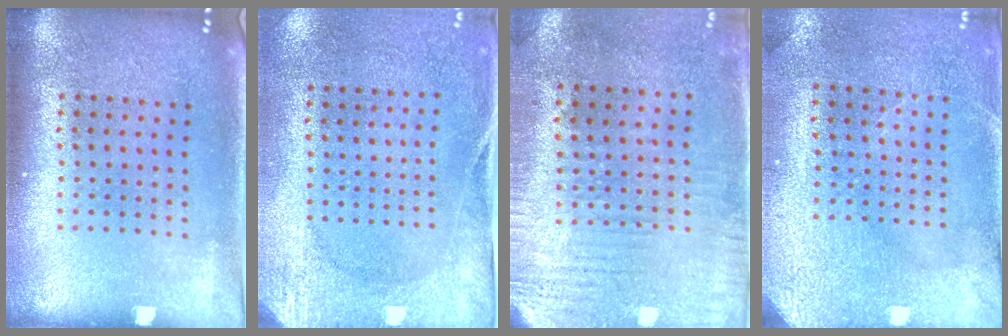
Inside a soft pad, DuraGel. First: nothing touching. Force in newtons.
{"total": 2.7, "press": 2.1, "slide": 1.7}
{"total": 2.9, "press": 2.4, "slide": 1.7}
{"total": 2.9, "press": 2.7, "slide": 1.1}